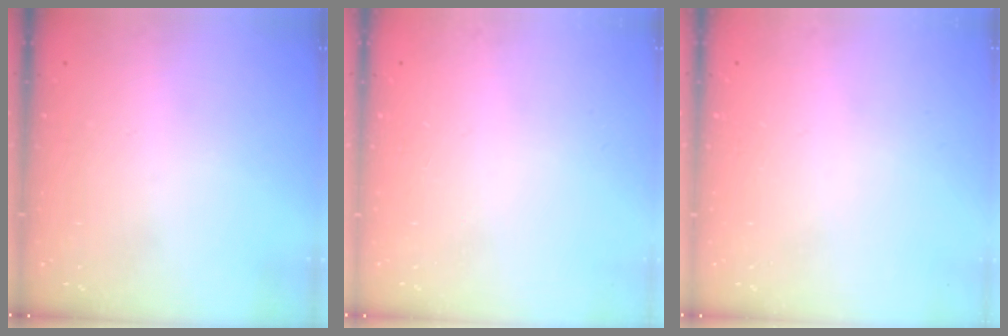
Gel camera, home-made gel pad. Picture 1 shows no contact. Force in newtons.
{"total": 0.0}
{"total": 0.0}